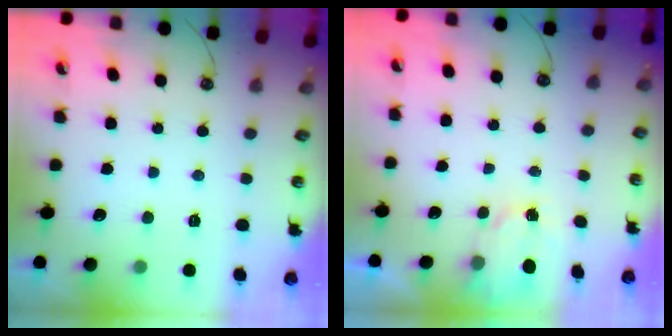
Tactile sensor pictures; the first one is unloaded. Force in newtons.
{"total": 2.3, "press": 2.3, "slide": 0.4}